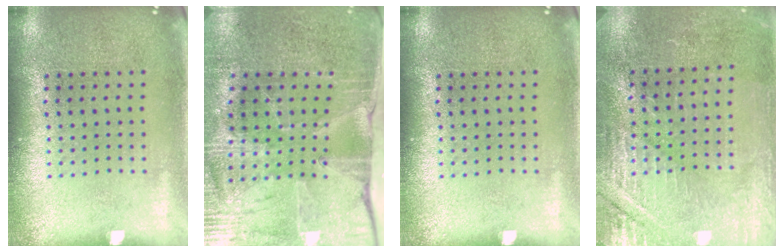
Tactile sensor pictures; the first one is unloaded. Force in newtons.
{"total": 4.2, "press": 3.6, "slide": 2.2}
{"total": 0.0}
{"total": 2.9, "press": 2.8, "slide": 0.5}